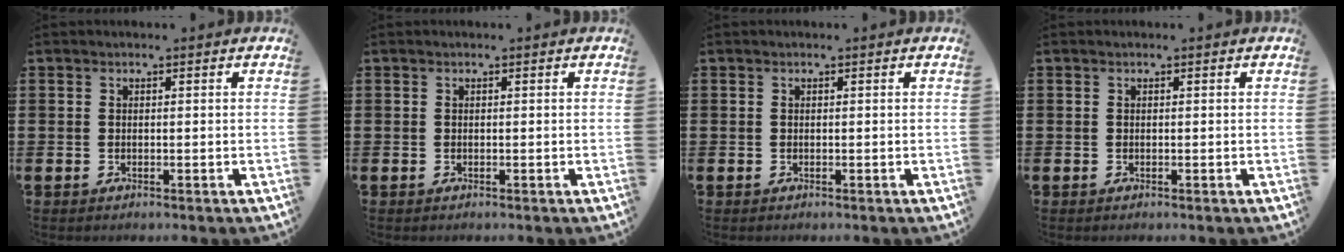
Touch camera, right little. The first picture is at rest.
{"total": 0.0}
{"total": 0.0}
{"total": 0.0}